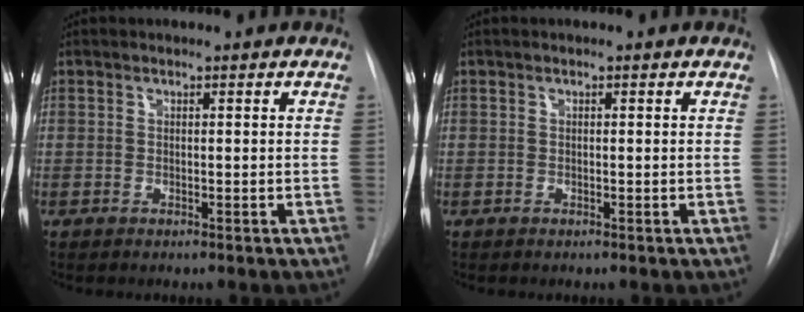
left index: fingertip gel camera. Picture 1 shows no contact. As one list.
[{"total": 0.0}]